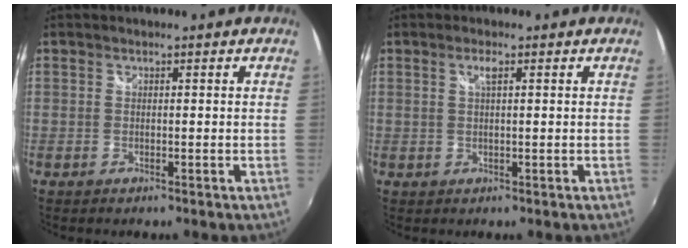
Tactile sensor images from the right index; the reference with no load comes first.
{"total": 1.6, "force": [0.7, 0.2, 1.4], "torque": [-0.025, 0.003, 0.011]}